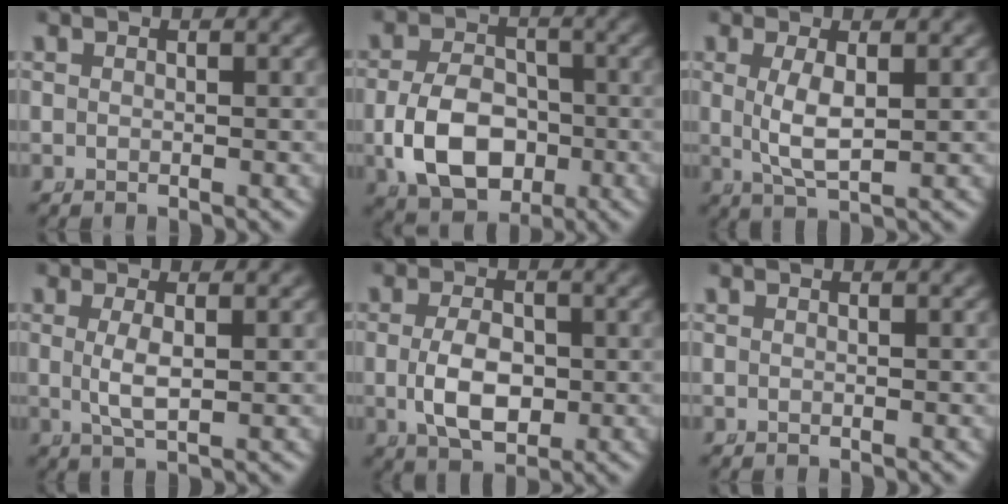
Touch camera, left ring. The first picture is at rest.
{"total": 7.6, "force": [-2.0, 5.6, 4.7], "torque": [-0.083, -0.027, -0.026]}
{"total": 3.3, "force": [0.2, 0.8, 3.2], "torque": [-0.070, -0.017, 0.018]}
{"total": 2.5, "force": [0.1, 0.4, 2.4], "torque": [-0.057, -0.013, 0.013]}
{"total": 4.7, "force": [-0.6, 2.8, 3.8], "torque": [-0.075, -0.018, 0.001]}
{"total": 0.0}